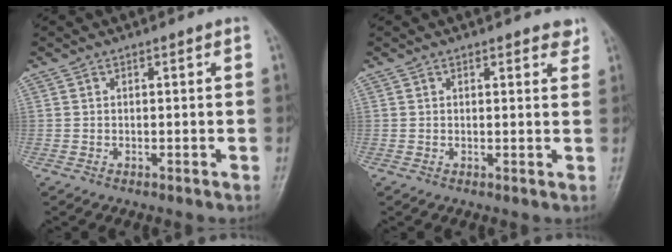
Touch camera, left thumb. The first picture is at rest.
{"total": 2.7, "force": [2.0, 1.1, 1.3], "torque": [0.004, -0.006, 0.018]}